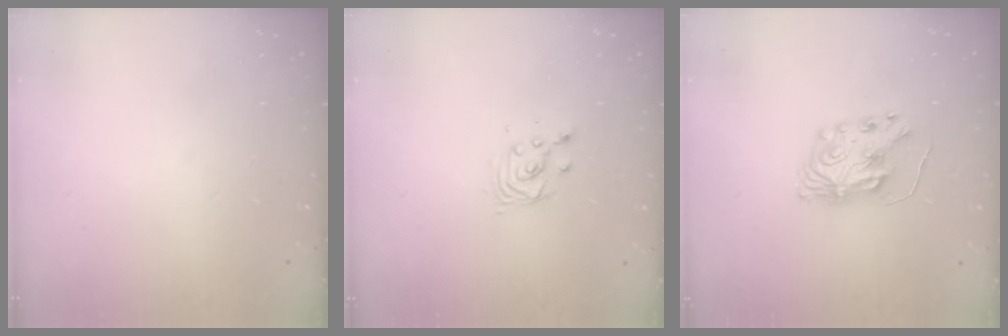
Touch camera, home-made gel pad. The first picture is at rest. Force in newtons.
{"total": 3.1, "press": 3.1, "slide": 0.2}
{"total": 8.3, "press": 8.2, "slide": 0.2}